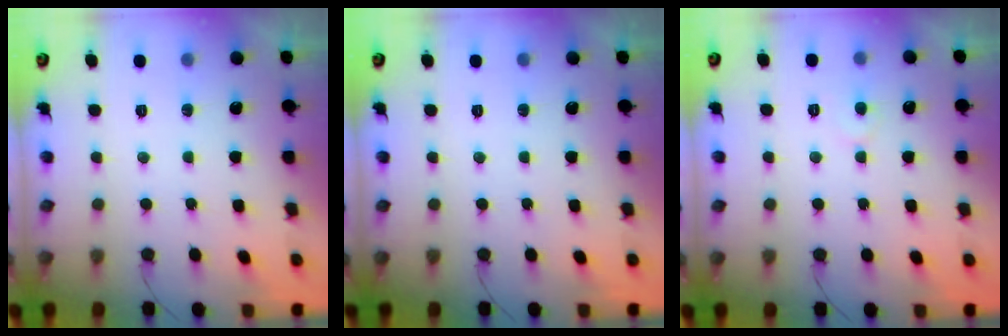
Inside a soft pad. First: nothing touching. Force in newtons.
{"total": 0.0}
{"total": 4.0, "press": 4.0, "slide": 0.4}